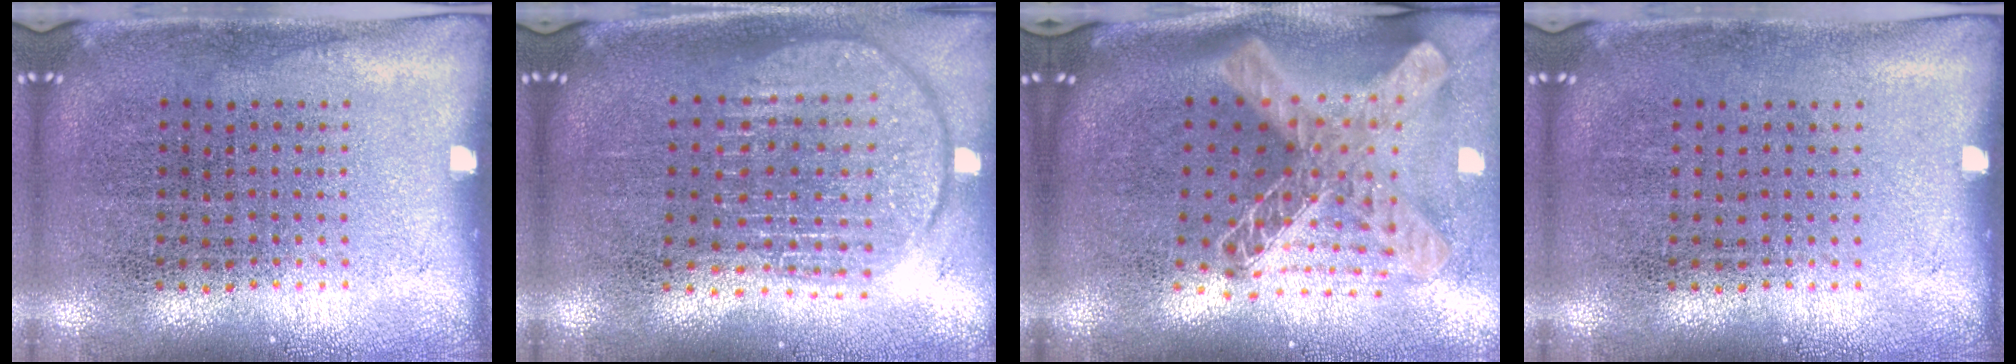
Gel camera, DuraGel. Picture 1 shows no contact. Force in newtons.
{"total": 1.8, "press": 1.5, "slide": 1.0}
{"total": 2.9, "press": 2.0, "slide": 2.1}
{"total": 0.0}